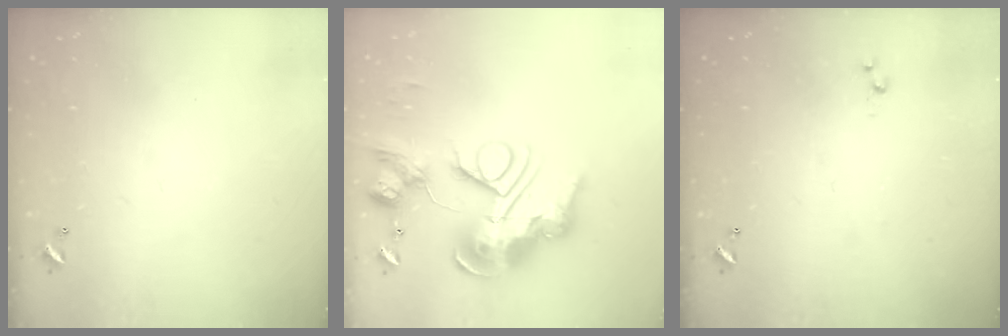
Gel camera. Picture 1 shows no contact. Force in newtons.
{"total": 0.7, "press": 0.7, "slide": 0.0}
{"total": 3.0, "press": 3.0, "slide": 0.4}